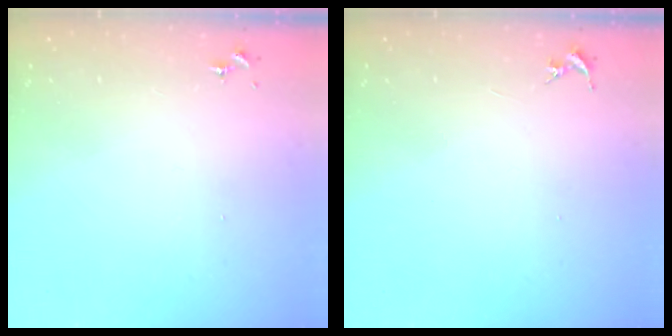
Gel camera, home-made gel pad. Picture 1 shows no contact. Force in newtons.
{"total": 0.0}